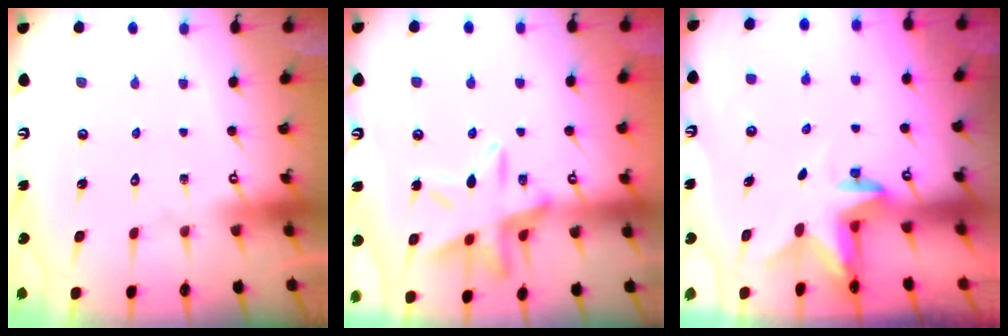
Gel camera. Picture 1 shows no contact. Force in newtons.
{"total": 15.4, "press": 15.4, "slide": 1.3}
{"total": 2.4, "press": 2.4, "slide": 0.4}